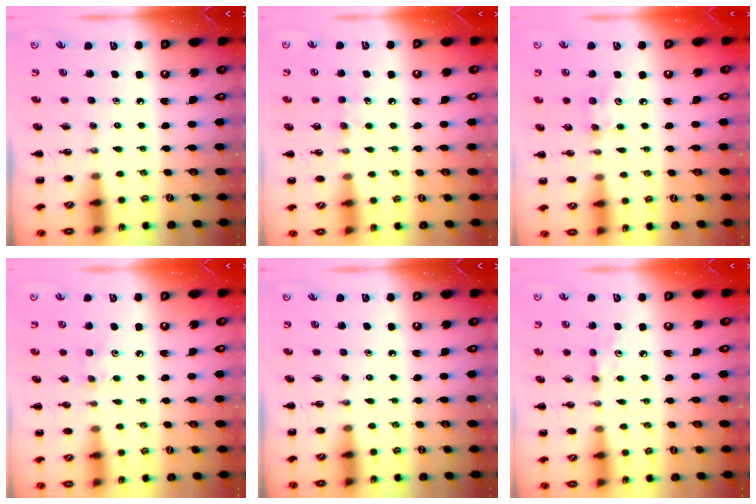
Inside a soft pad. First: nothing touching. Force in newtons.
{"total": 4.8, "press": 4.6, "slide": 1.5}
{"total": 3.8, "press": 3.8, "slide": 0.7}
{"total": 4.0, "press": 3.9, "slide": 1.0}
{"total": 0.0}
{"total": 3.6, "press": 3.4, "slide": 1.3}